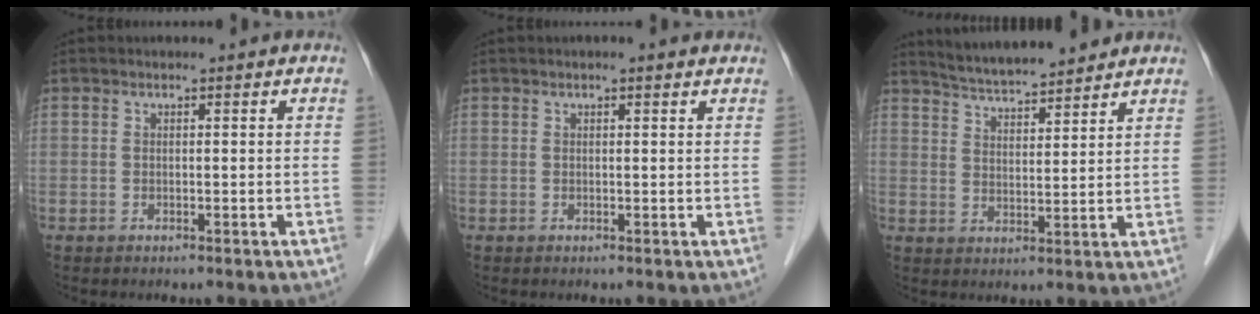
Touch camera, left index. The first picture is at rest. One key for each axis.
{"total": 1.6, "fx": 1.2, "fy": 0.2, "fz": 1.0, "tx": -0.013, "ty": 0.013, "tz": 0.014}
{"total": 9.0, "fx": 8.5, "fy": 0.8, "fz": 3.0, "tx": -0.057, "ty": 0.018, "tz": 0.141}